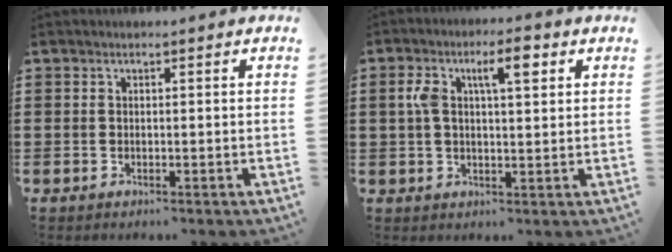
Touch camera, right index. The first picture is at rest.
{"total": 6.8, "force": [2.4, 2.4, 5.9], "torque": [-0.108, 0.006, 0.036]}